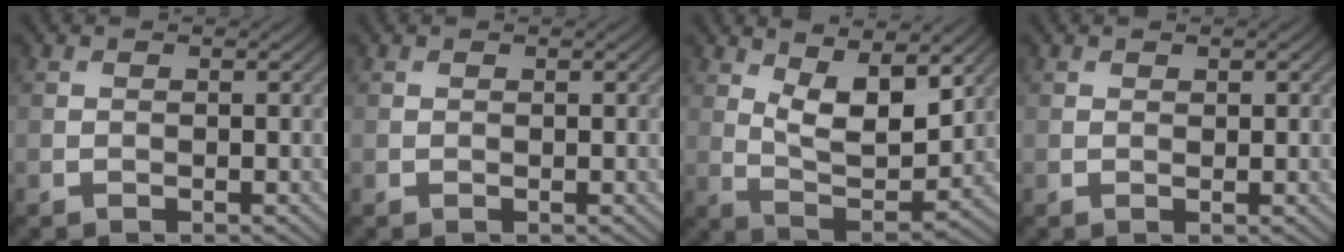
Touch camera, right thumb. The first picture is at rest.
{"total": 0.0}
{"total": 9.4, "force": [4.3, 3.9, 7.3], "torque": [-0.146, -0.011, 0.080]}
{"total": 0.6, "force": [0.5, 0.4, 0.2], "torque": [-0.003, -0.002, 0.009]}